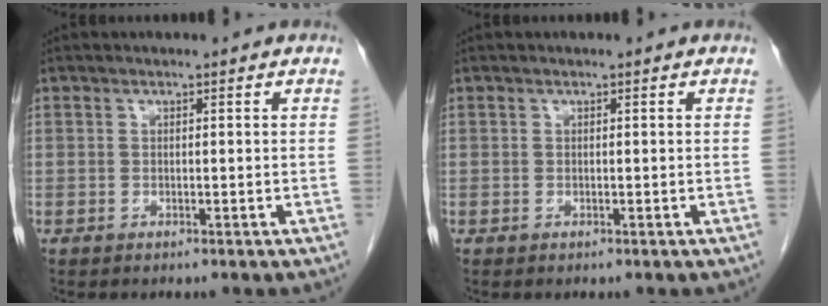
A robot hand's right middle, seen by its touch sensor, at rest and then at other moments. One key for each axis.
{"total": 0.0}